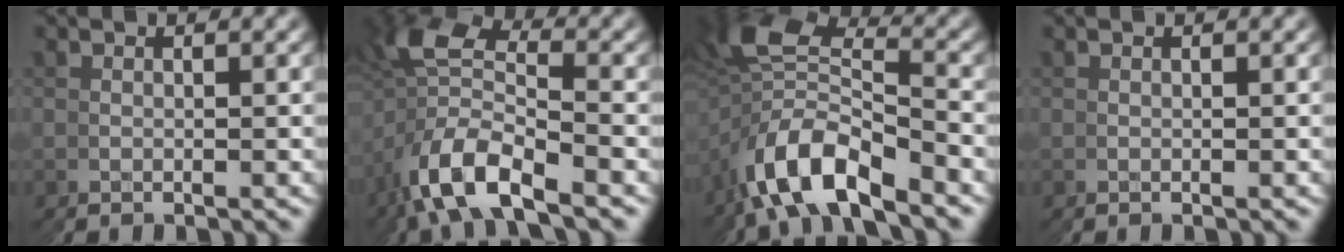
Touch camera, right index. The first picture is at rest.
{"total": 8.2, "force": [-0.1, 5.5, 6.1], "torque": [-0.139, -0.020, -0.001]}
{"total": 7.9, "force": [-1.3, 5.3, 5.7], "torque": [-0.135, -0.021, -0.015]}
{"total": 0.0}